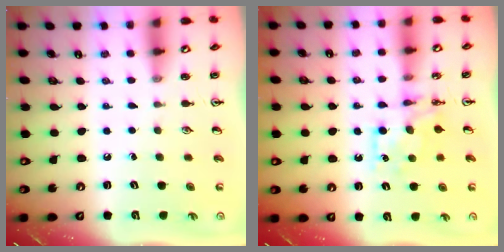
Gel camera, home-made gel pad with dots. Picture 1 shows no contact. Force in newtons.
{"total": 7.7, "press": 7.7, "slide": 0.7}